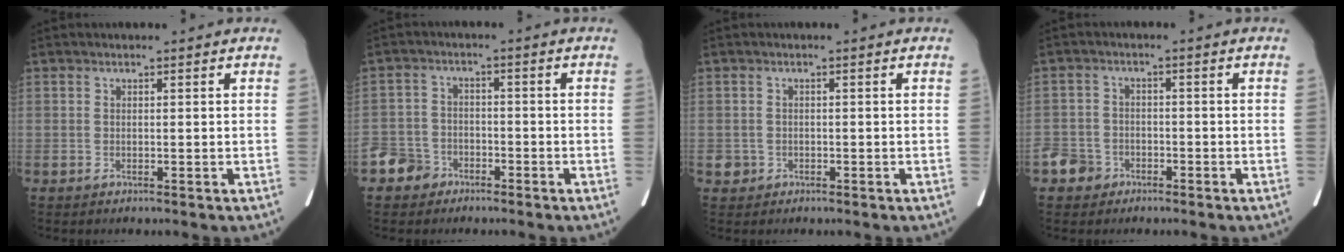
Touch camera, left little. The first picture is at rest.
{"total": 5.2, "force": [-3.6, 3.7, 0.8], "torque": [-0.017, 0.007, -0.068]}
{"total": 1.4, "force": [-0.5, 1.3, 0.1], "torque": [-0.001, 0.005, -0.008]}
{"total": 4.5, "force": [-2.9, 3.4, 0.8], "torque": [-0.017, 0.008, -0.053]}